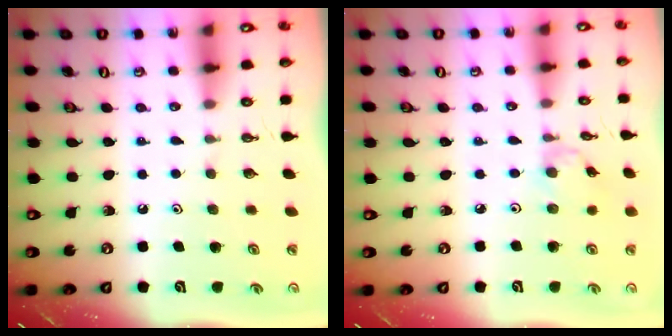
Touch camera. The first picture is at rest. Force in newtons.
{"total": 0.9, "press": 0.9, "slide": 0.3}